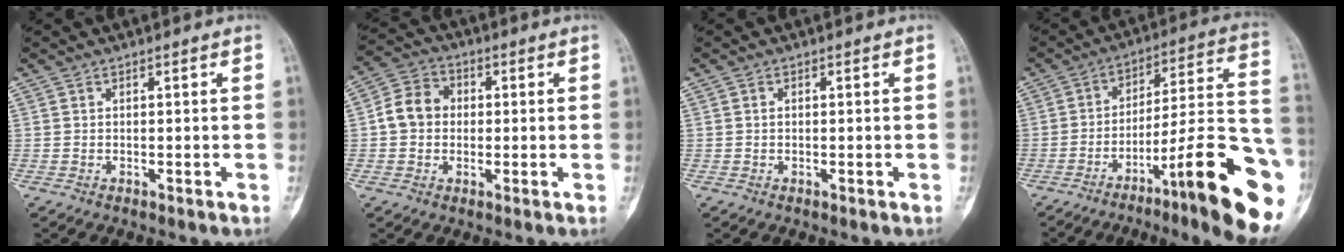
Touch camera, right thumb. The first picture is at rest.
{"total": 7.2, "force": [0.1, 6.2, 3.8], "torque": [-0.055, 0.020, -0.010]}
{"total": 0.5, "force": [0.0, 0.4, 0.4], "torque": [-0.008, 0.000, 0.000]}
{"total": 23.9, "force": [-10.6, 3.8, 21.1], "torque": [-0.240, 0.065, -0.156]}